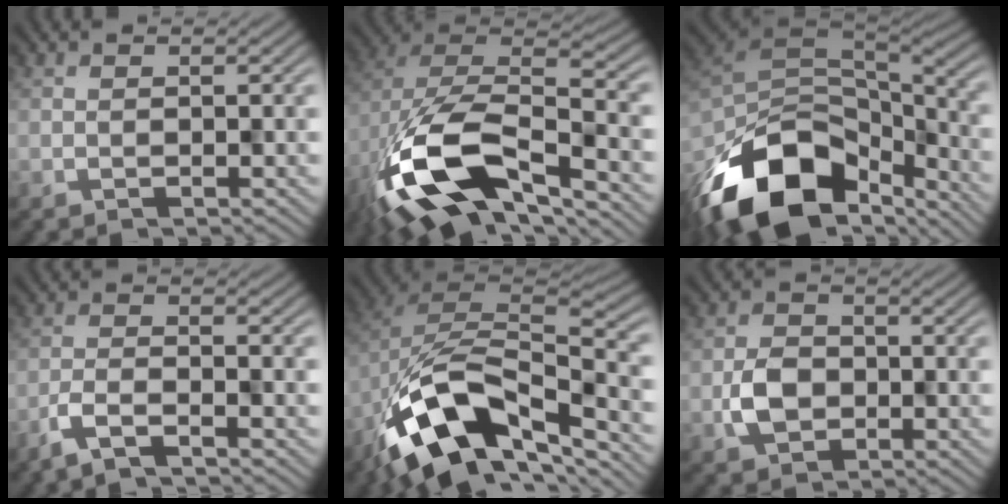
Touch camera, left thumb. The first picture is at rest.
{"total": 17.1, "force": [-7.8, 8.3, 12.8], "torque": [-0.277, -0.034, -0.126]}
{"total": 17.1, "force": [-10.5, 9.8, 9.3], "torque": [-0.203, -0.053, -0.160]}
{"total": 3.7, "force": [-3.2, 0.6, 1.7], "torque": [-0.027, -0.002, -0.064]}
{"total": 15.3, "force": [-8.2, 7.9, 10.3], "torque": [-0.190, -0.010, -0.150]}
{"total": 3.2, "force": [-1.4, 2.7, 1.1], "torque": [-0.023, -0.006, -0.023]}